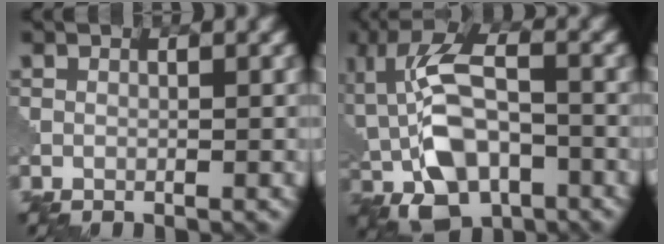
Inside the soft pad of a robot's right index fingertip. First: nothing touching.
{"total": 9.7, "force": [-1.8, 5.7, 7.7], "torque": [-0.148, 0.006, -0.044]}